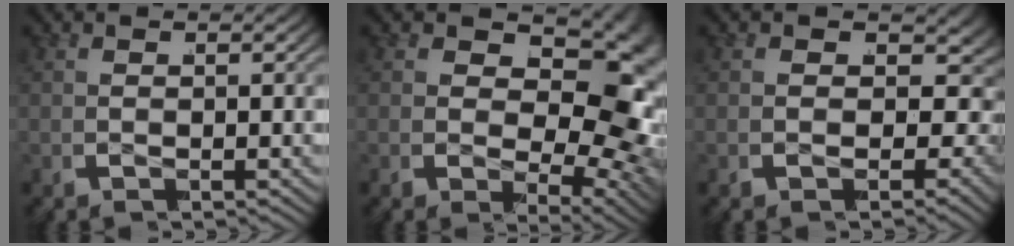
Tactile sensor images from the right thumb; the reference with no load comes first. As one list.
[{"total": 13.5, "force": [-0.8, 7.9, 10.9], "torque": [-0.163, -0.034, 0.003]}, {"total": 9.4, "force": [-1.2, 6.5, 6.7], "torque": [-0.102, -0.021, -0.008]}]